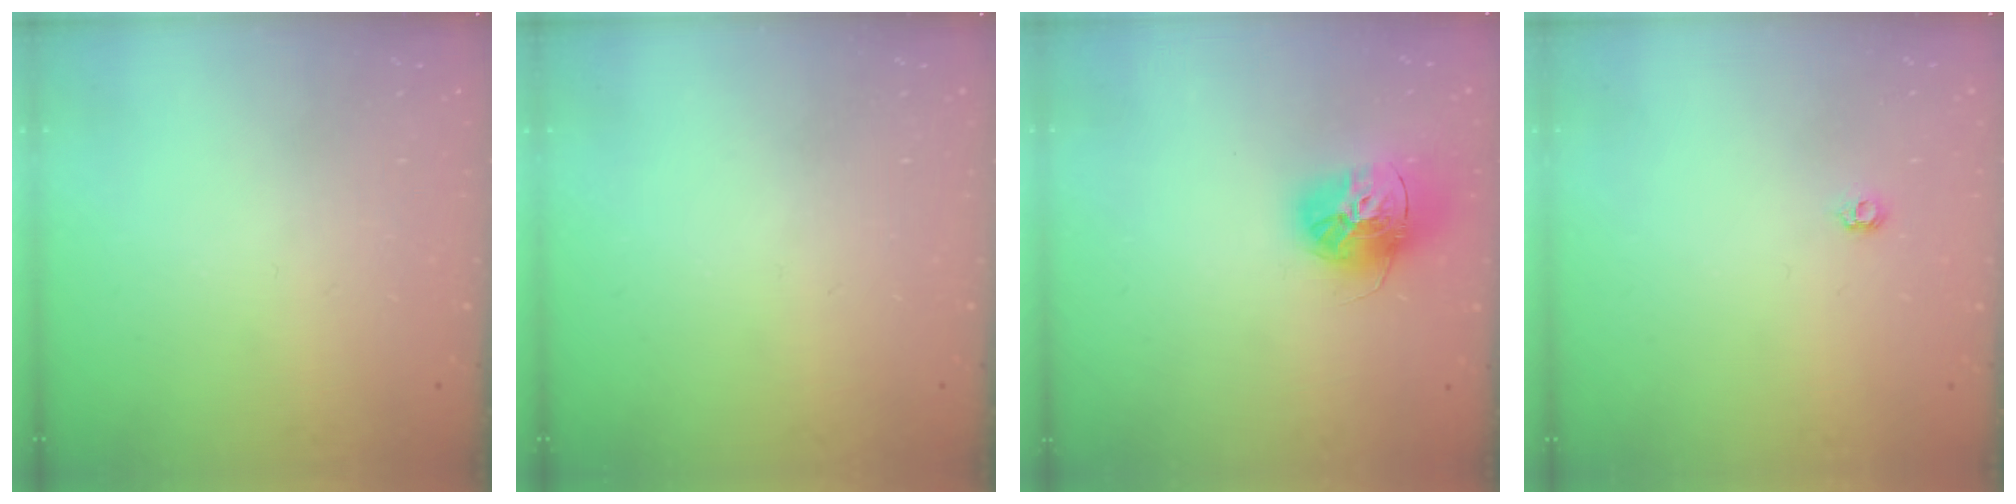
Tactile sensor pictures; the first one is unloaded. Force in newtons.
{"total": 0.0}
{"total": 15.6, "press": 15.5, "slide": 1.4}
{"total": 4.7, "press": 4.7, "slide": 0.8}